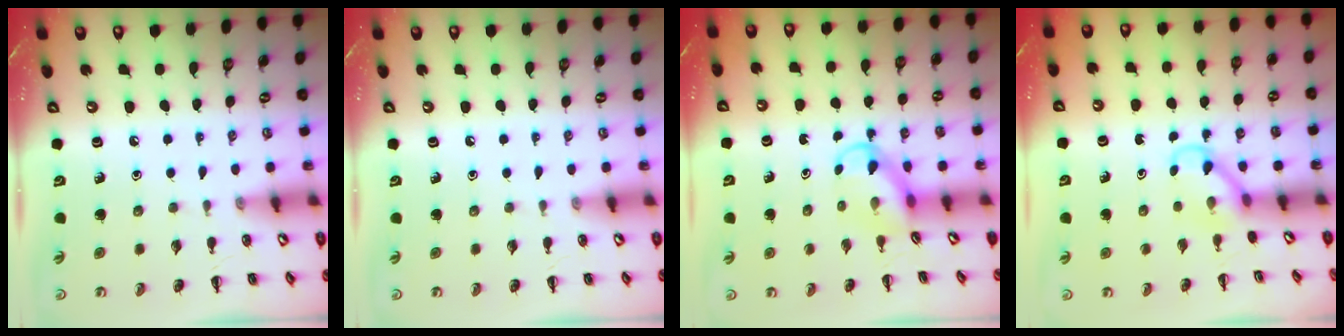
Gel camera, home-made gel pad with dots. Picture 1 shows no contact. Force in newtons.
{"total": 0.0}
{"total": 4.1, "press": 3.9, "slide": 1.2}
{"total": 3.7, "press": 3.6, "slide": 1.1}